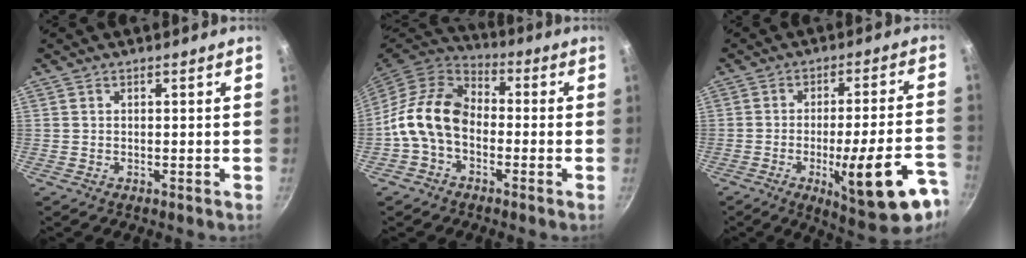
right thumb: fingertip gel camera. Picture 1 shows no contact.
{"total": 12.7, "force": [-2.1, 9.0, 8.7], "torque": [-0.135, 0.035, -0.060]}
{"total": 19.1, "force": [-8.1, 5.2, 16.5], "torque": [-0.197, 0.031, -0.102]}